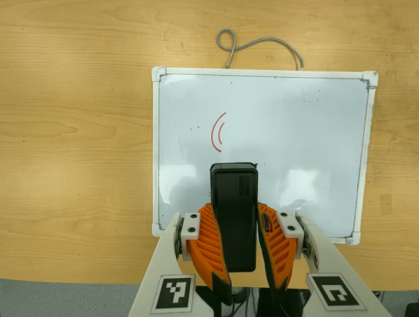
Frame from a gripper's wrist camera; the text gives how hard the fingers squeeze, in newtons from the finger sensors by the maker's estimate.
{"total": 11.5, "left": 7.3, "right": 15.6}